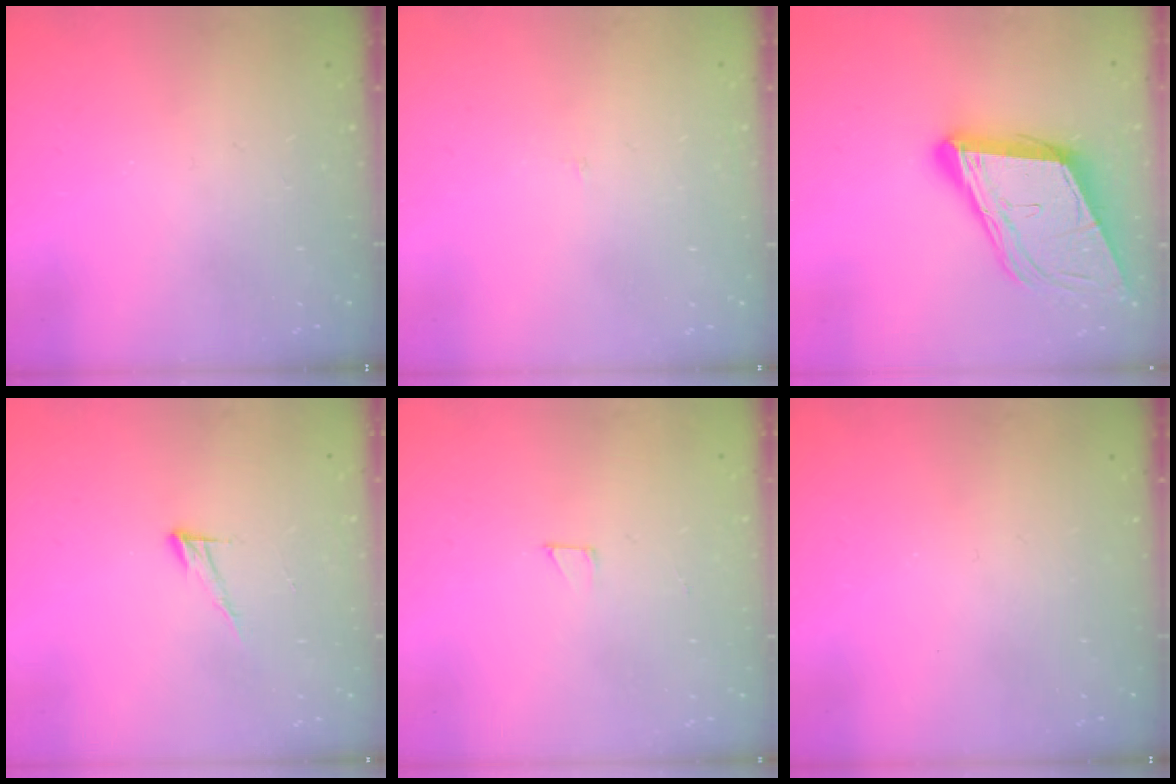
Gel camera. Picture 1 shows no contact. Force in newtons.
{"total": 2.0, "press": 2.0, "slide": 0.1}
{"total": 16.6, "press": 16.1, "slide": 4.0}
{"total": 5.9, "press": 5.9, "slide": 0.3}
{"total": 2.0, "press": 2.0, "slide": 0.0}
{"total": 0.0}